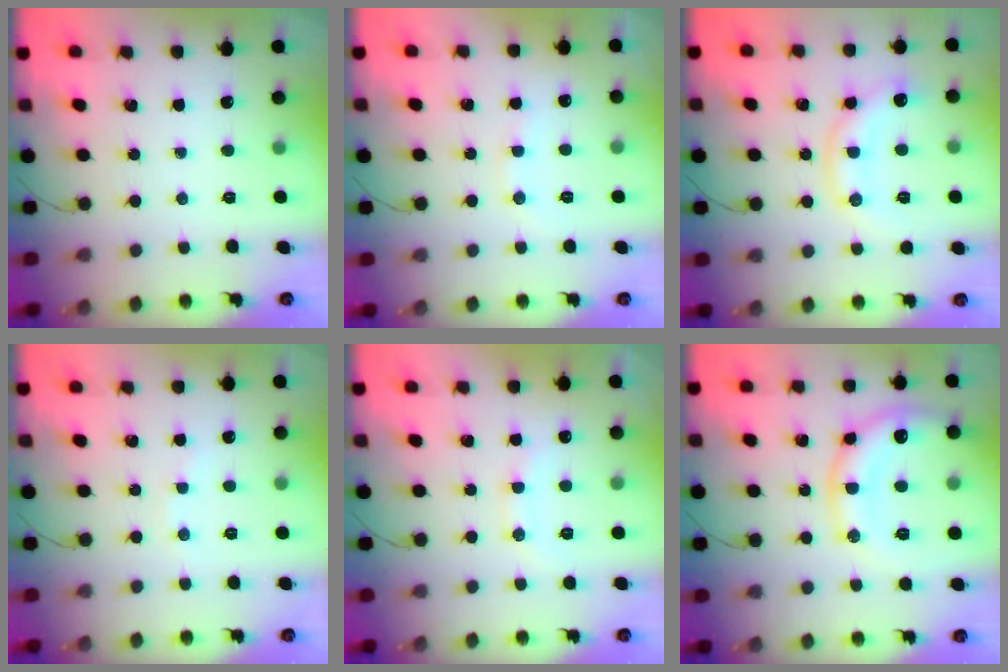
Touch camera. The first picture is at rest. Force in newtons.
{"total": 7.1, "press": 7.0, "slide": 1.3}
{"total": 9.9, "press": 9.9, "slide": 0.3}
{"total": 2.2, "press": 2.1, "slide": 0.7}
{"total": 9.3, "press": 9.3, "slide": 0.7}
{"total": 14.8, "press": 14.7, "slide": 1.7}